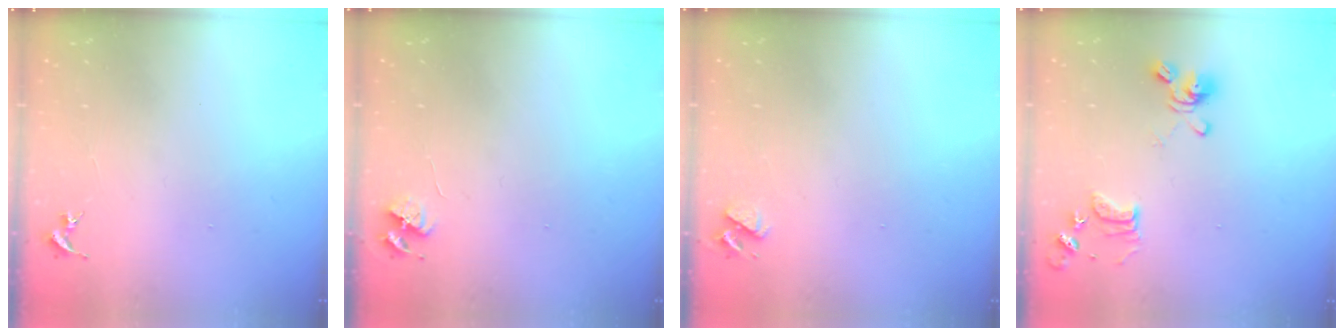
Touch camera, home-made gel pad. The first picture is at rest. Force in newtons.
{"total": 4.5, "press": 4.4, "slide": 0.6}
{"total": 4.1, "press": 4.0, "slide": 0.6}
{"total": 11.9, "press": 11.8, "slide": 1.3}